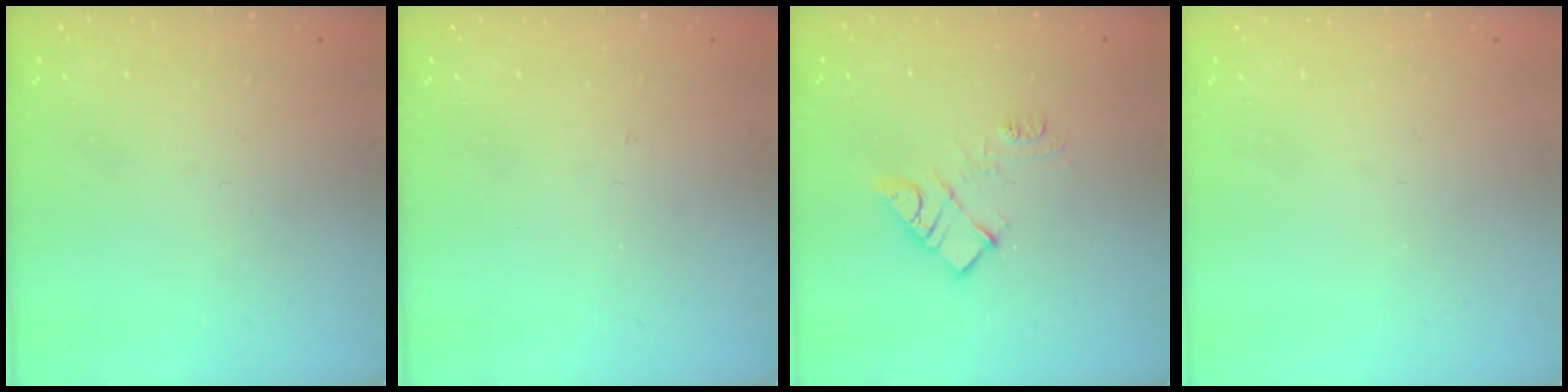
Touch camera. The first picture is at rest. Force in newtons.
{"total": 2.7, "press": 2.7, "slide": 0.3}
{"total": 9.3, "press": 9.3, "slide": 0.5}
{"total": 0.0}